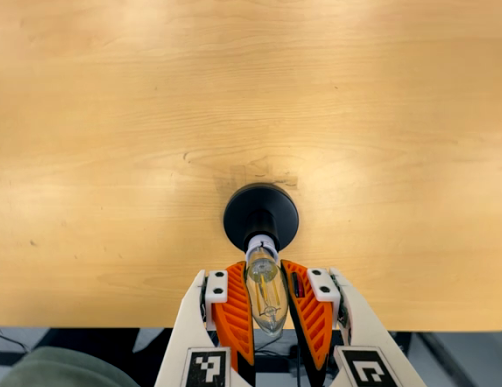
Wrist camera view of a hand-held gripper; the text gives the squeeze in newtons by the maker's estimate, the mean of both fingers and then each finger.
{"total": 19.4, "left": 19.1, "right": 19.8}